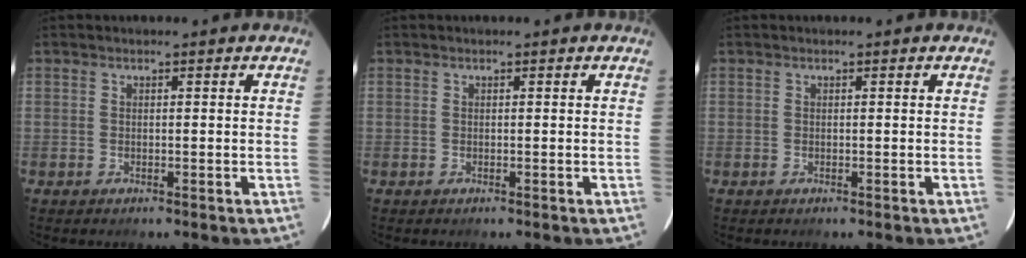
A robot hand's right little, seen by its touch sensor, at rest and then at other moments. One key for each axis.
{"total": 0.0}
{"total": 0.0}